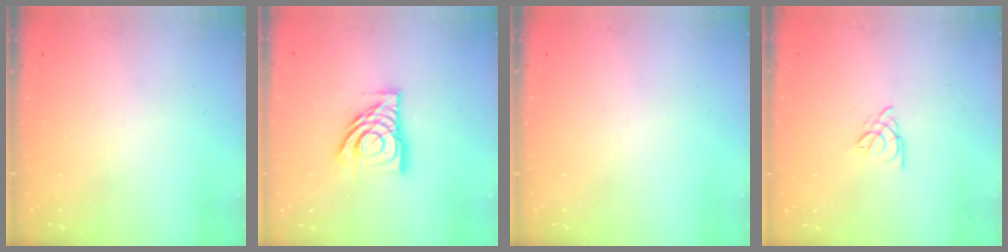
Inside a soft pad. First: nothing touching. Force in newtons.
{"total": 13.3, "press": 13.3, "slide": 1.2}
{"total": 0.0}
{"total": 2.7, "press": 2.6, "slide": 0.5}